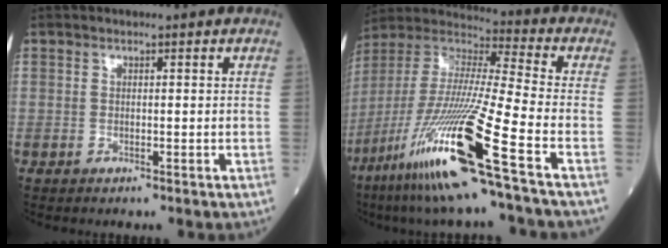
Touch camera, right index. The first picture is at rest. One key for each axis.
{"total": 23.0, "fx": -11.6, "fy": -0.6, "fz": 19.8, "tx": -0.424, "ty": -0.059, "tz": -0.228}